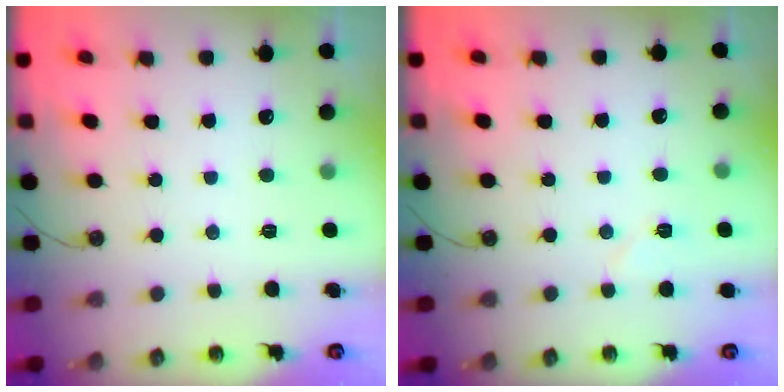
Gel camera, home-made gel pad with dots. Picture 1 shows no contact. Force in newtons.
{"total": 5.2, "press": 5.1, "slide": 0.9}